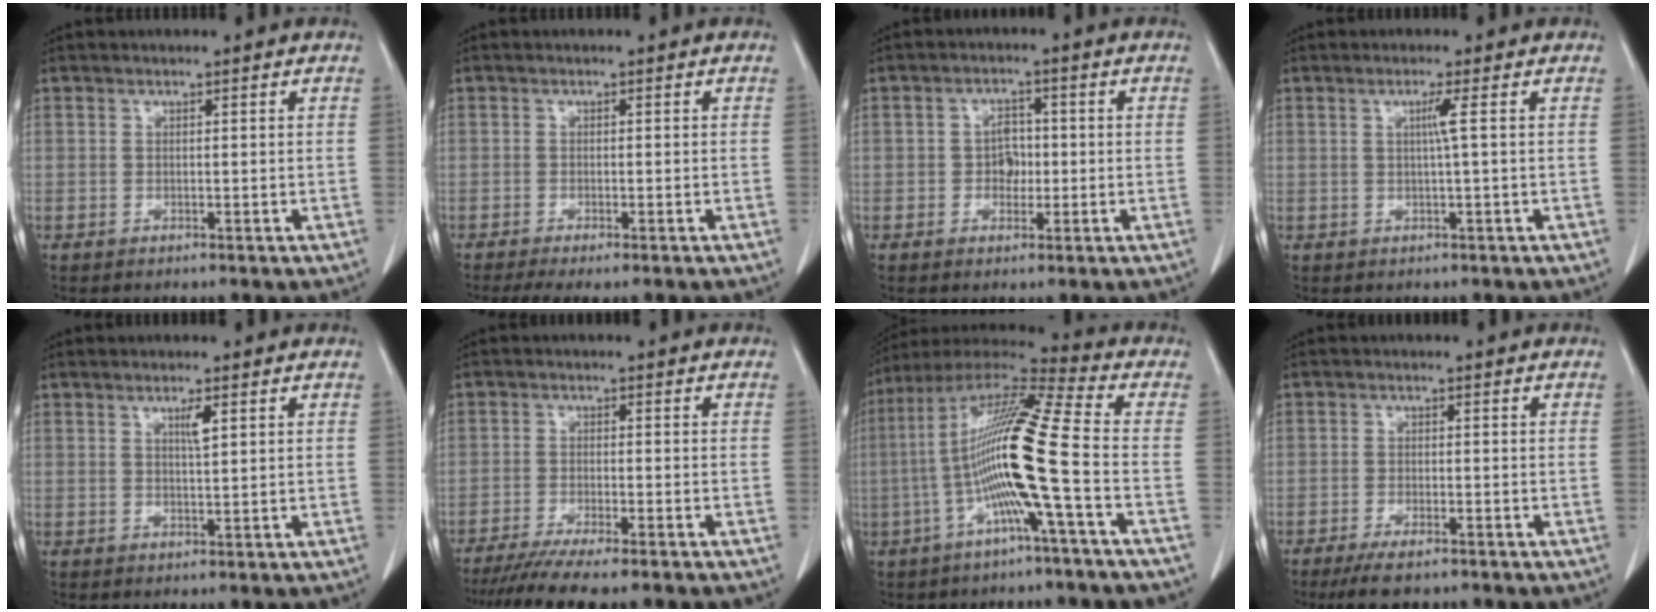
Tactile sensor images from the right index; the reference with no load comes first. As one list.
[{"total": 4.4, "force": [-3.5, 0.6, 2.6], "torque": [-0.040, -0.011, -0.054]}, {"total": 3.2, "force": [-0.4, 2.2, 2.2], "torque": [-0.031, 0.007, -0.008]}, {"total": 2.1, "force": [0.4, -0.8, 1.9], "torque": [-0.038, -0.002, 0.009]}, {"total": 2.1, "force": [0.9, 0.1, 1.9], "torque": [-0.034, -0.003, 0.016]}, {"total": 10.2, "force": [-8.6, 0.3, 5.5], "torque": [-0.071, -0.022, -0.133]}, {"total": 16.1, "force": [-3.1, -0.9, 15.8], "torque": [-0.299, 0.011, -0.074]}, {"total": 5.3, "force": [-4.0, 1.3, 3.1], "torque": [-0.057, -0.010, -0.065]}]